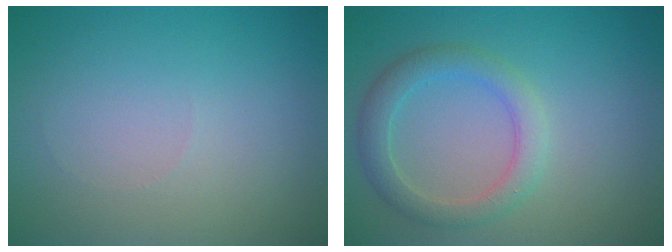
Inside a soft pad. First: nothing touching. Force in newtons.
{"total": 3.1, "press": 3.1, "slide": 0.1}